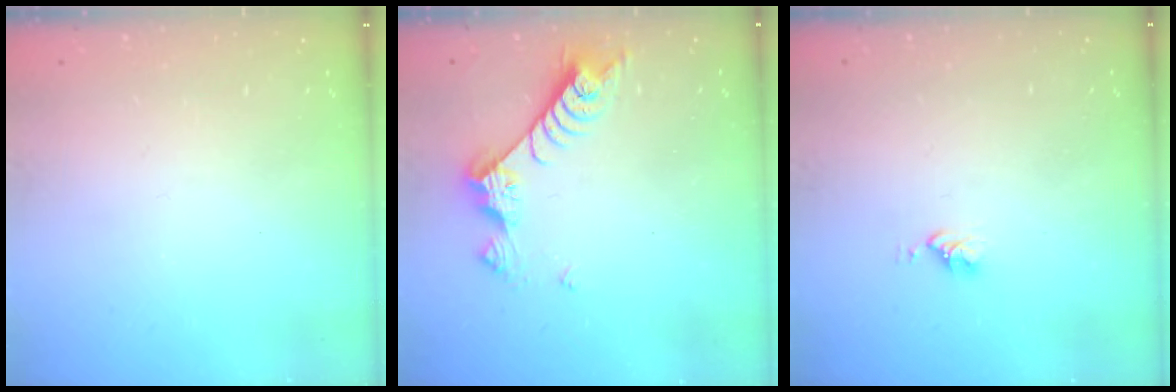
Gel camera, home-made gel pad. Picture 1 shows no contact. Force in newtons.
{"total": 8.4, "press": 8.3, "slide": 0.8}
{"total": 2.8, "press": 2.8, "slide": 0.4}